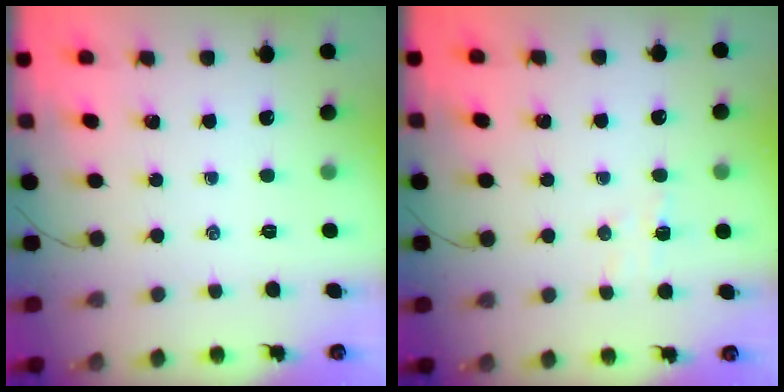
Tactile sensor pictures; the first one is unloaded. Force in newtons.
{"total": 5.7, "press": 5.7, "slide": 0.9}